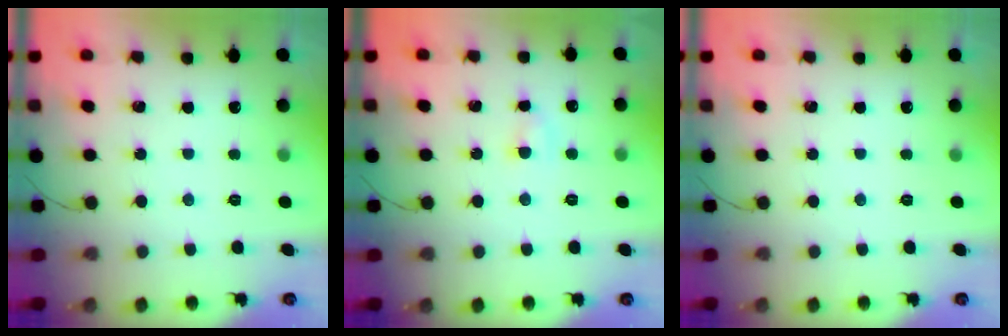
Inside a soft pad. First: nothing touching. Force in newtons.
{"total": 3.3, "press": 3.0, "slide": 1.2}
{"total": 0.0}